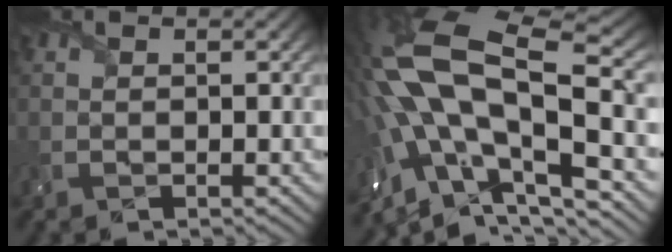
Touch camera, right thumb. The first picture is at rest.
{"total": 18.8, "force": [-2.2, 8.6, 16.6], "torque": [-0.344, -0.008, -0.039]}